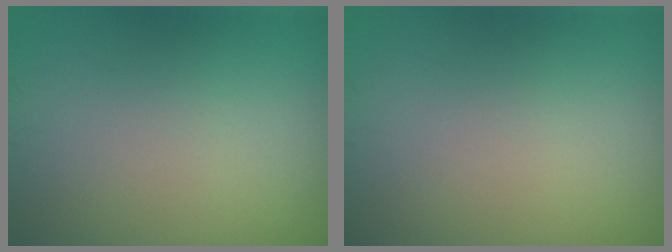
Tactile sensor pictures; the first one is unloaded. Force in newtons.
{"total": 0.0}